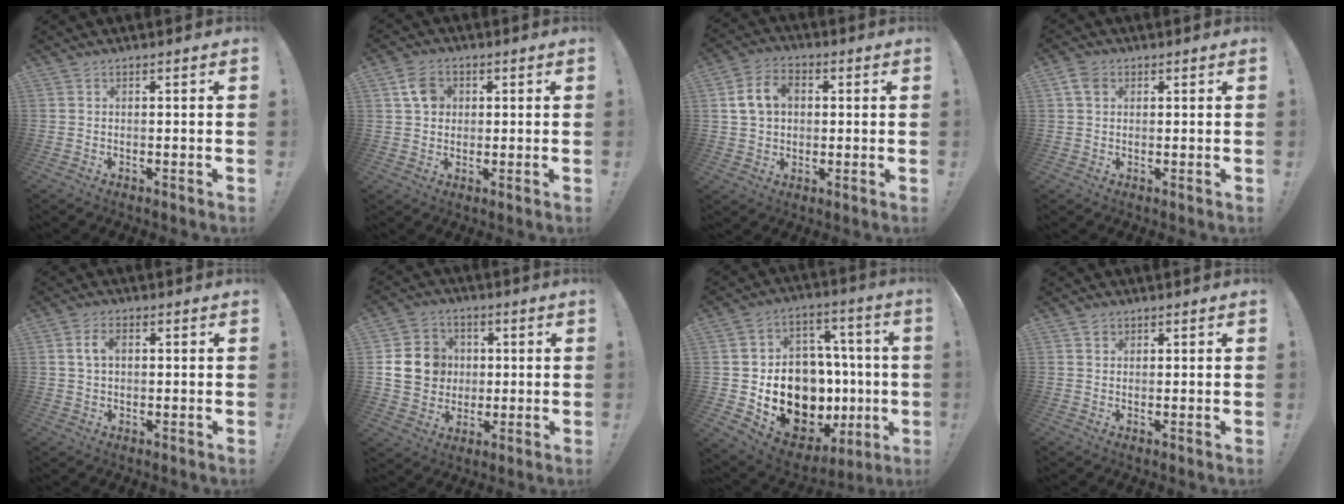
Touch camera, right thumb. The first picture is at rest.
{"total": 6.8, "force": [2.3, 5.6, 3.1], "torque": [-0.045, 0.004, 0.044]}
{"total": 10.3, "force": [2.7, 7.9, 6.1], "torque": [-0.093, 0.009, 0.055]}
{"total": 4.3, "force": [1.7, 3.2, 2.3], "torque": [-0.038, 0.002, 0.032]}
{"total": 5.0, "force": [1.2, 3.1, 3.7], "torque": [-0.066, 0.006, 0.021]}
{"total": 14.5, "force": [1.8, 12.9, 6.4], "torque": [-0.094, 0.002, 0.046]}
{"total": 18.7, "force": [-3.2, 15.1, 10.7], "torque": [-0.150, 0.007, 0.000]}
{"total": 1.4, "force": [1.1, 0.9, 0.2], "torque": [-0.002, -0.003, 0.021]}